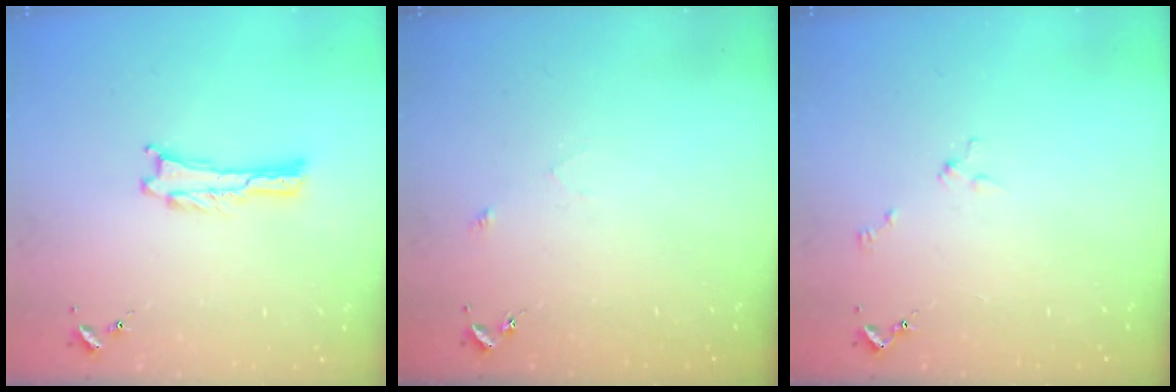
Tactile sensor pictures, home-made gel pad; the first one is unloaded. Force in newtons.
{"total": 2.5, "press": 2.5, "slide": 0.2}
{"total": 2.0, "press": 2.0, "slide": 0.2}